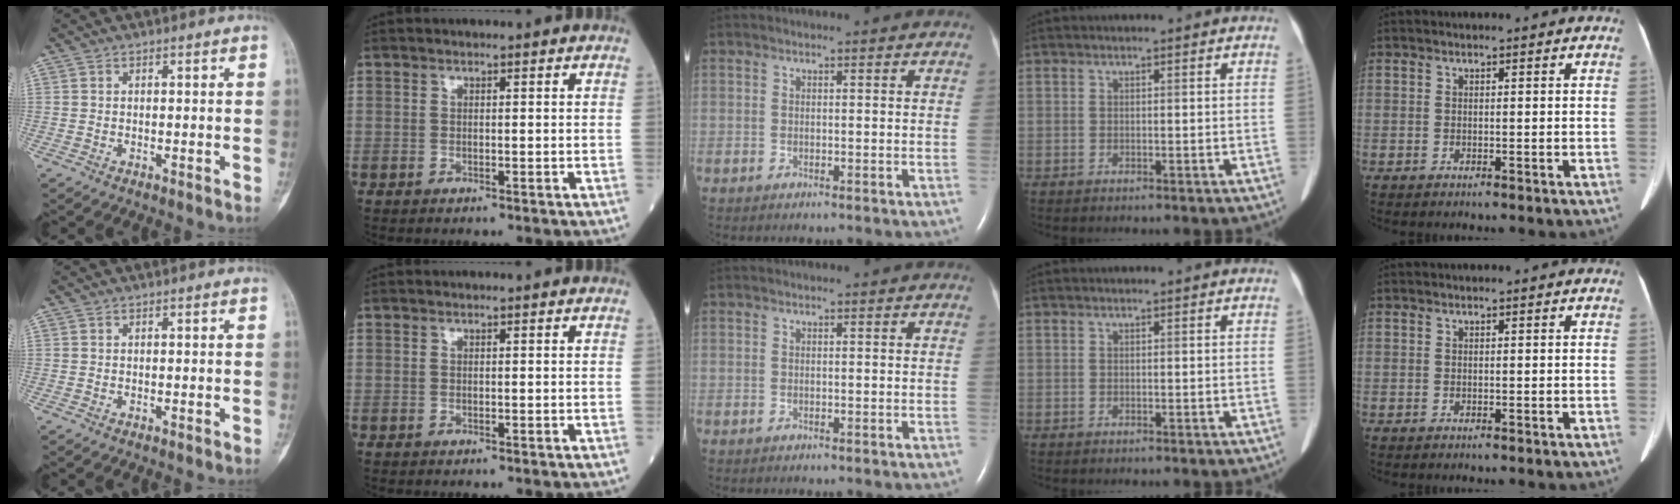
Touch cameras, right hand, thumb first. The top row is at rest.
{}